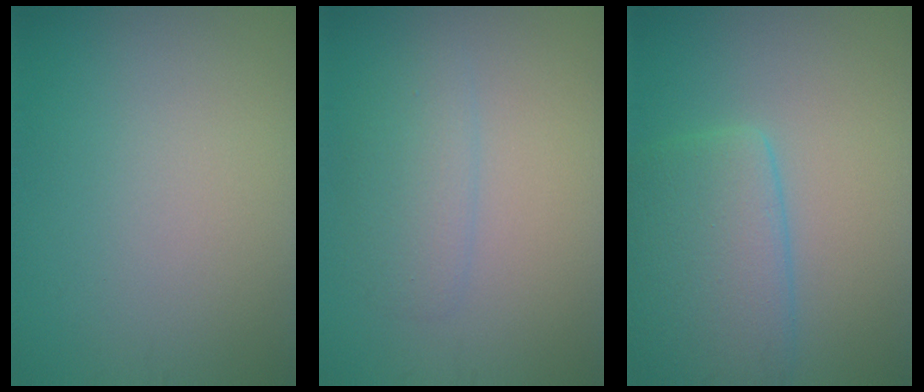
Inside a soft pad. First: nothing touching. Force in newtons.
{"total": 2.2, "press": 2.2, "slide": 0.1}
{"total": 5.9, "press": 5.8, "slide": 0.3}